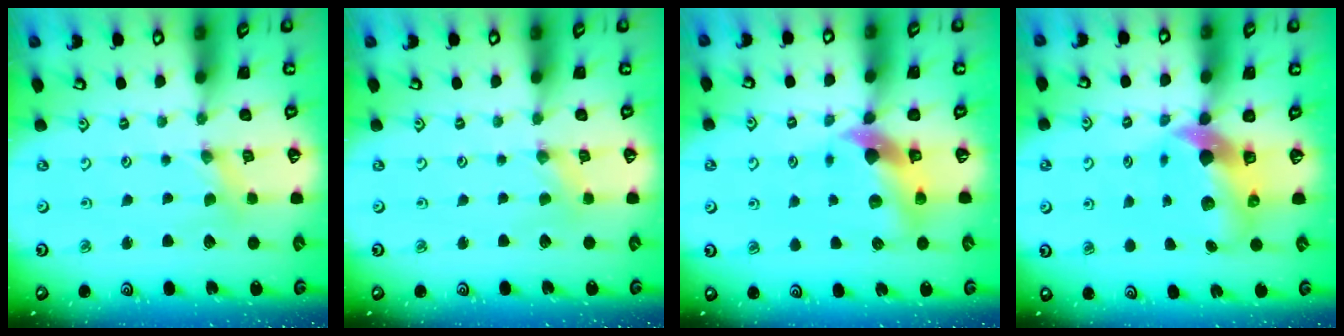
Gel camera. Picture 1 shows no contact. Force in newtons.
{"total": 0.8, "press": 0.7, "slide": 0.1}
{"total": 9.0, "press": 8.9, "slide": 1.3}
{"total": 8.6, "press": 8.5, "slide": 1.4}